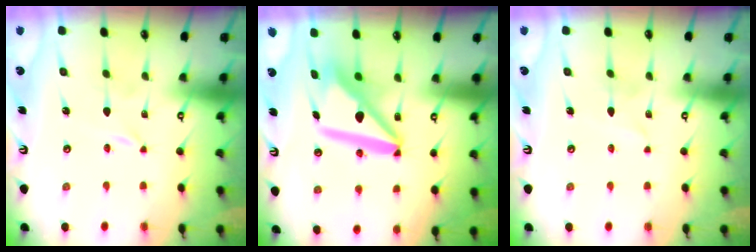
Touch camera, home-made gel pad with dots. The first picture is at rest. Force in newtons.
{"total": 13.9, "press": 13.8, "slide": 1.7}
{"total": 1.7, "press": 1.7, "slide": 0.2}